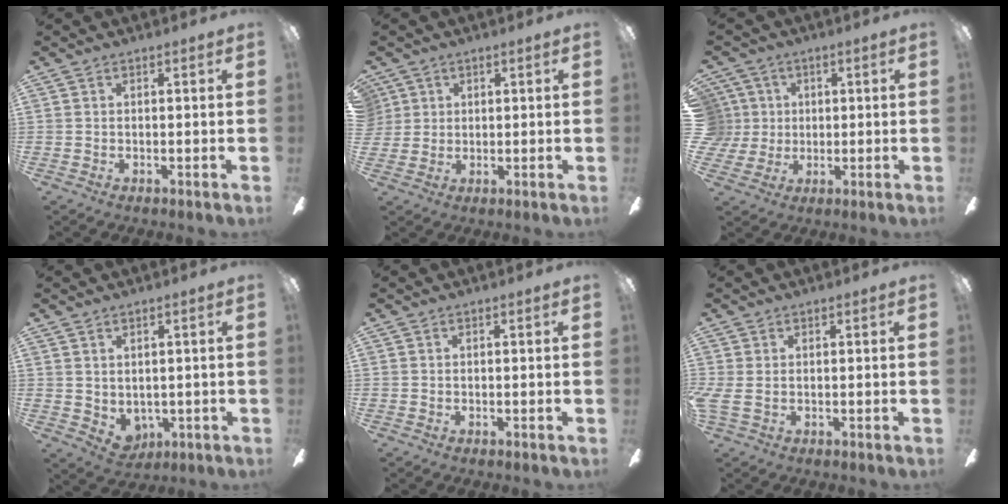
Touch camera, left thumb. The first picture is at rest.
{"total": 3.1, "force": [1.3, 2.8, 0.1], "torque": [-0.005, 0.004, 0.023]}
{"total": 7.7, "force": [1.5, 7.4, 1.5], "torque": [-0.052, 0.006, 0.031]}
{"total": 4.2, "force": [0.5, 3.4, 2.4], "torque": [-0.052, -0.004, 0.011]}
{"total": 0.0}
{"total": 2.3, "force": [0.5, 0.9, 2.0], "torque": [-0.047, -0.001, 0.008]}